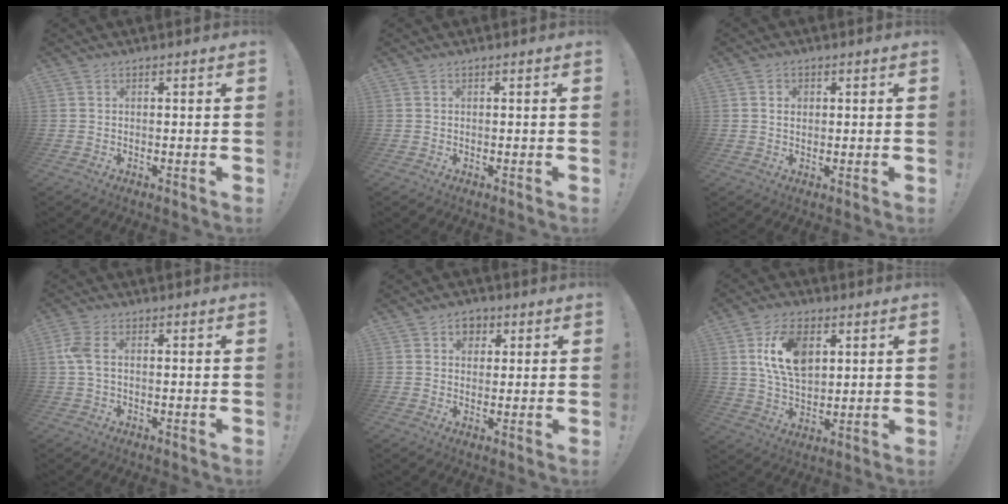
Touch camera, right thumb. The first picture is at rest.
{"total": 0.0}
{"total": 2.1, "force": [0.1, 1.7, 1.2], "torque": [-0.015, 0.001, -0.001]}
{"total": 4.8, "force": [0.4, 2.4, 4.2], "torque": [-0.099, 0.009, 0.009]}
{"total": 4.8, "force": [1.8, 4.0, 1.9], "torque": [-0.015, -0.003, 0.029]}
{"total": 13.6, "force": [4.7, 8.4, 9.7], "torque": [-0.173, 0.000, 0.084]}